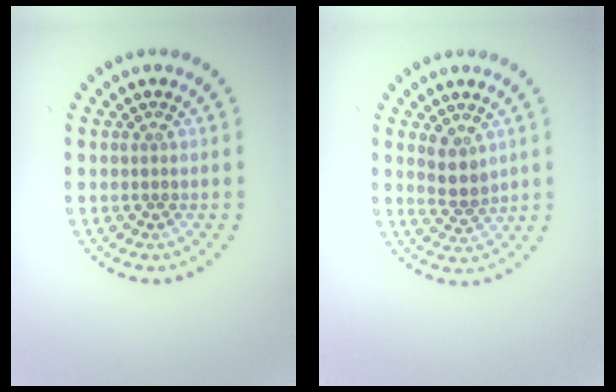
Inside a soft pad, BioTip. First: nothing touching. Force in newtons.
{"total": 2.5, "press": 2.1, "slide": 1.4}